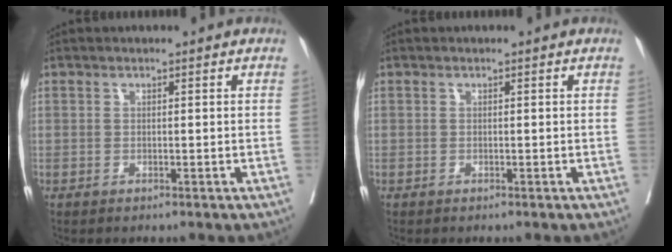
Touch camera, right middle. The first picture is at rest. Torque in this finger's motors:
{"motor_torque": [0.01, -0.20, 0.01, 0.02]}